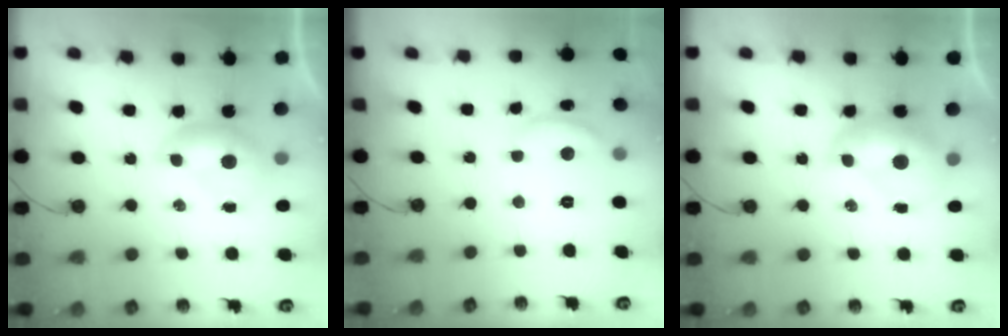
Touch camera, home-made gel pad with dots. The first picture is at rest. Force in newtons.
{"total": 3.4, "press": 3.4, "slide": 0.5}
{"total": 2.7, "press": 2.7, "slide": 0.4}